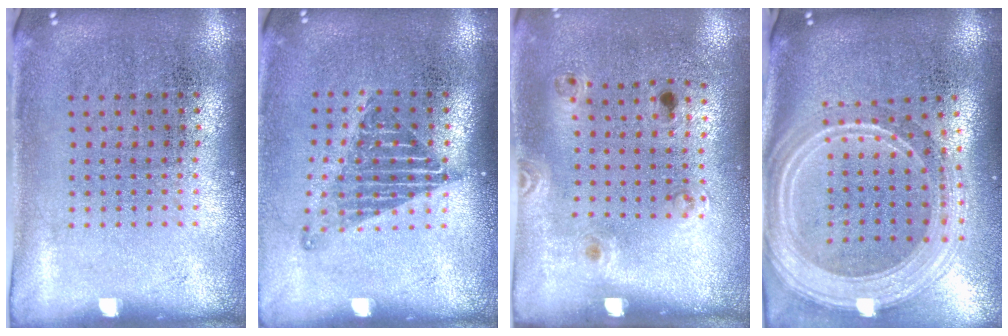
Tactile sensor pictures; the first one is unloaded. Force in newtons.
{"total": 1.2, "press": 1.0, "slide": 0.7}
{"total": 1.3, "press": 0.7, "slide": 1.1}
{"total": 2.9, "press": 2.4, "slide": 1.7}